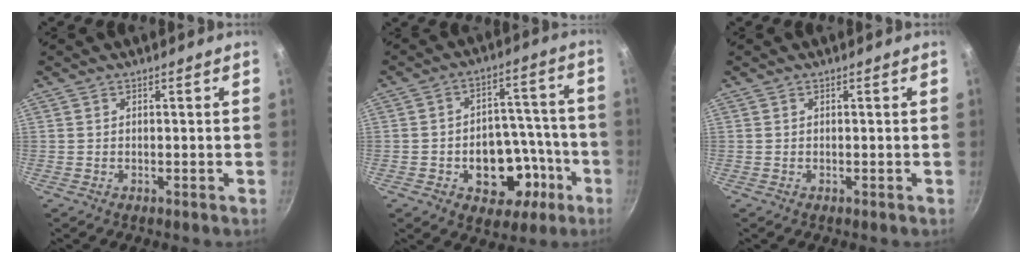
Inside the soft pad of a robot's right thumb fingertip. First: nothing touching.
{"total": 14.7, "force": [-5.4, 10.2, 9.1], "torque": [-0.081, 0.047, -0.063]}
{"total": 0.0}